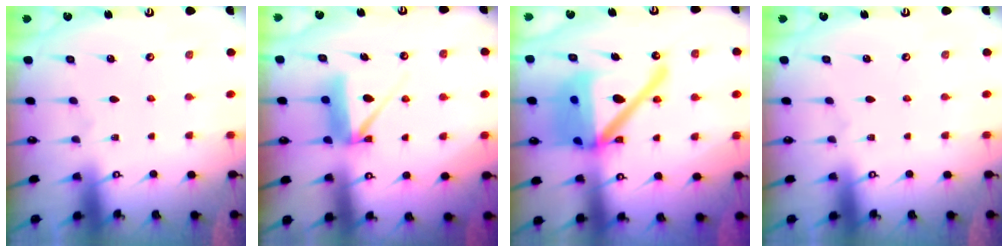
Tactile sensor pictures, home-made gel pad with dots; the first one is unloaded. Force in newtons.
{"total": 8.4, "press": 8.3, "slide": 0.6}
{"total": 22.7, "press": 22.4, "slide": 3.8}
{"total": 0.0}